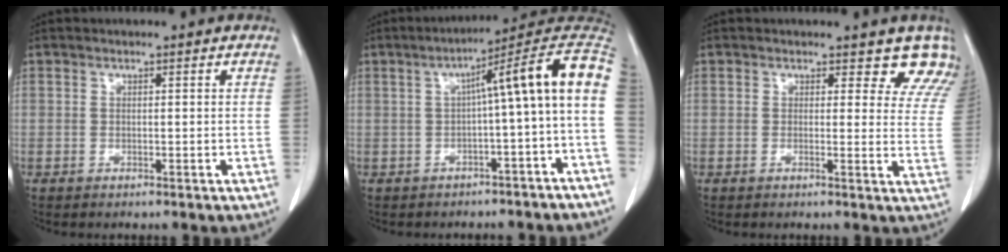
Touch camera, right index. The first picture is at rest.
{"total": 12.2, "force": [-0.3, -0.2, 12.2], "torque": [-0.161, 0.044, -0.015]}
{"total": 7.0, "force": [6.2, 2.8, 1.4], "torque": [0.027, -0.020, 0.030]}